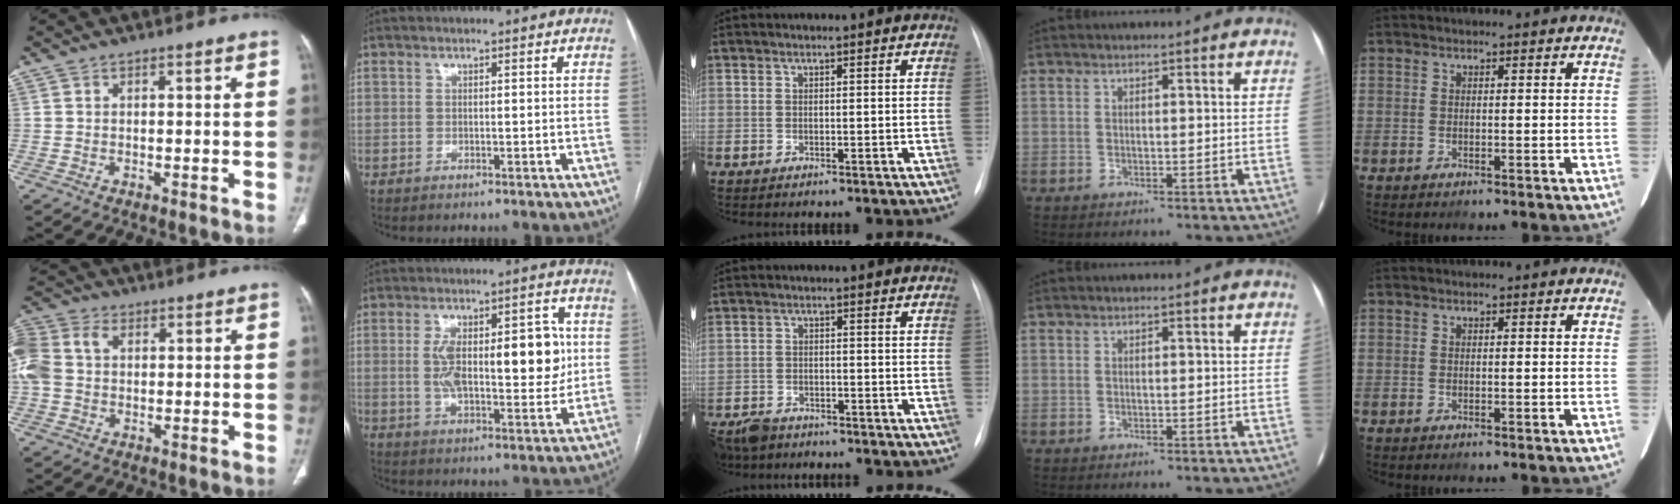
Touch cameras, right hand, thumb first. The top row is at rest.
{"thumb": {"total": 11.8, "force": [2.3, 8.6, 7.6], "torque": [-0.199, 0.028, 0.043]}, "index": {"total": 15.6, "force": [2.0, 6.2, 14.2], "torque": [-0.224, 0.016, 0.039]}, "middle": {"total": 7.3, "force": [-6.3, 3.0, 2.1], "torque": [-0.042, -0.014, -0.107]}}